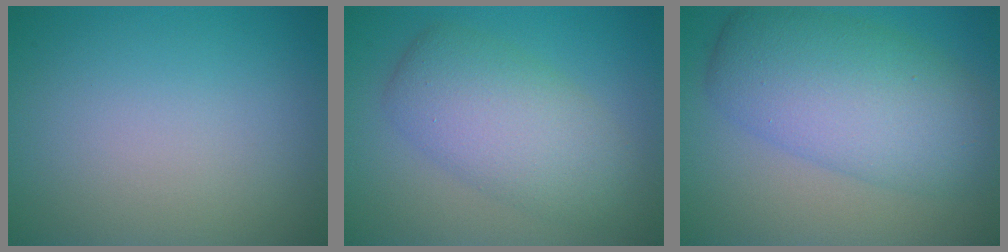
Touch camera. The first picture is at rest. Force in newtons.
{"total": 6.1, "press": 6.1, "slide": 0.1}
{"total": 8.2, "press": 8.2, "slide": 0.1}